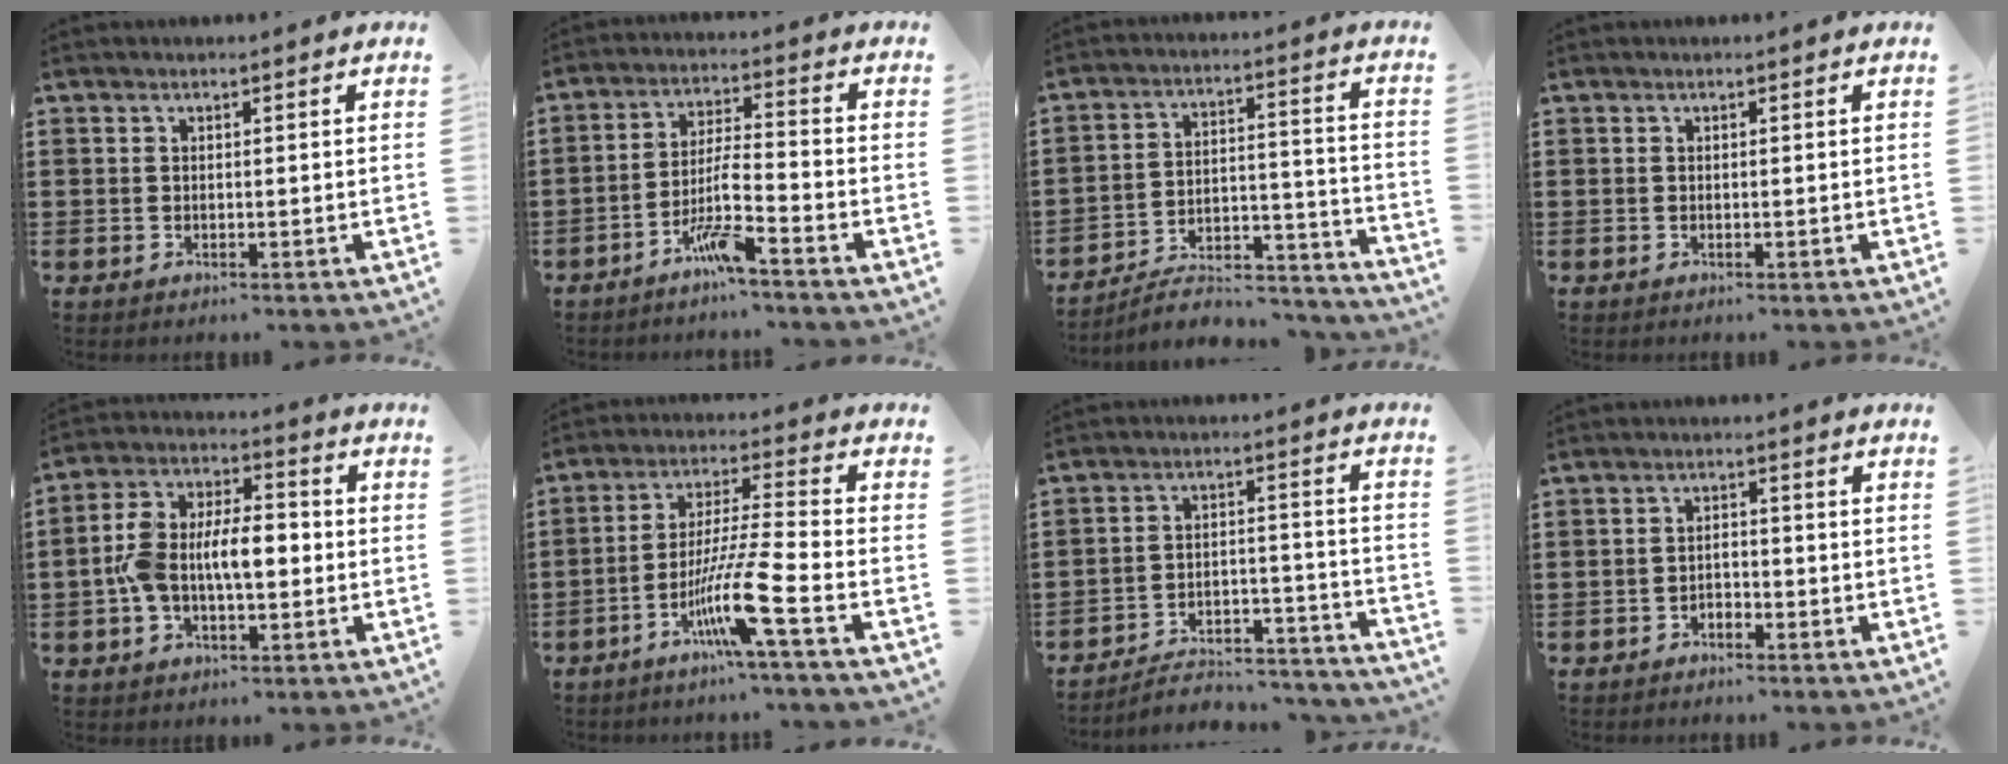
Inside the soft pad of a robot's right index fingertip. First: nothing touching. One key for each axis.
{"total": 7.1, "fx": -4.6, "fy": 0.6, "fz": 5.4, "tx": -0.118, "ty": -0.009, "tz": -0.089}
{"total": 5.5, "fx": -4.8, "fy": 1.7, "fz": 2.1, "tx": -0.031, "ty": 0.003, "tz": -0.093}
{"total": 0.0}
{"total": 9.2, "fx": -1.1, "fy": 5.0, "fz": 7.7, "tx": -0.166, "ty": 0.009, "tz": -0.025}
{"total": 11.0, "fx": -5.5, "fy": 0.0, "fz": 9.5, "tx": -0.197, "ty": -0.012, "tz": -0.109}
{"total": 4.3, "fx": -4.1, "fy": 0.9, "fz": 1.3, "tx": -0.025, "ty": -0.003, "tz": -0.086}
{"total": 1.6, "fx": -1.3, "fy": 0.7, "fz": 0.6, "tx": -0.017, "ty": 0.001, "tz": -0.028}